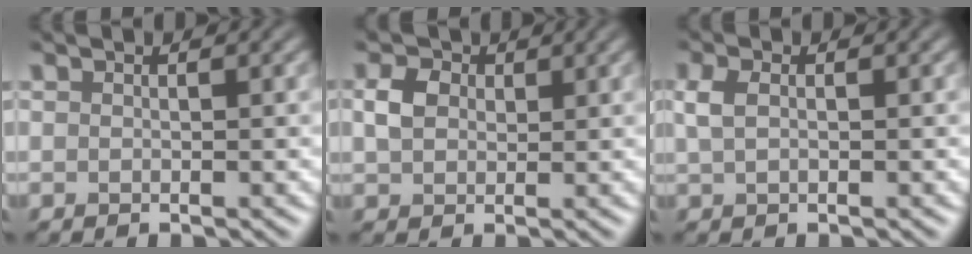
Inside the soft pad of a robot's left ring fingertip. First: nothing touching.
{"total": 2.2, "force": [0.2, 1.8, 1.2], "torque": [-0.027, 0.000, -0.006]}
{"total": 1.8, "force": [-0.2, 1.0, 1.4], "torque": [-0.034, 0.001, -0.006]}